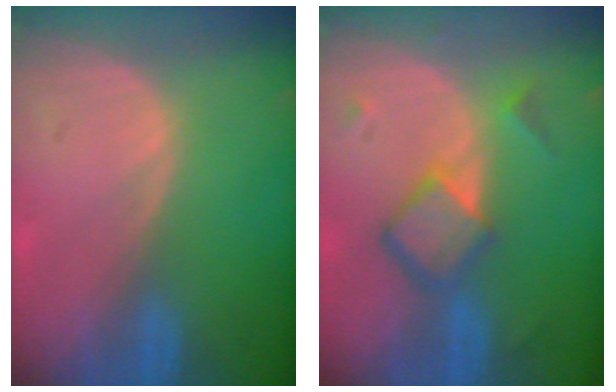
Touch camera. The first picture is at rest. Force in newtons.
{"total": 6.6, "press": 5.7, "slide": 3.3}